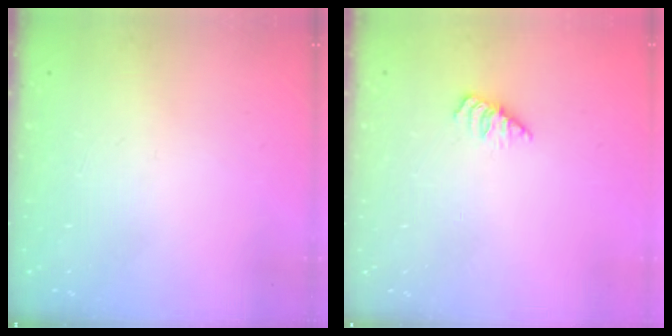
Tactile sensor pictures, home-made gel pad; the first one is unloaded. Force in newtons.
{"total": 1.7, "press": 1.7, "slide": 0.3}